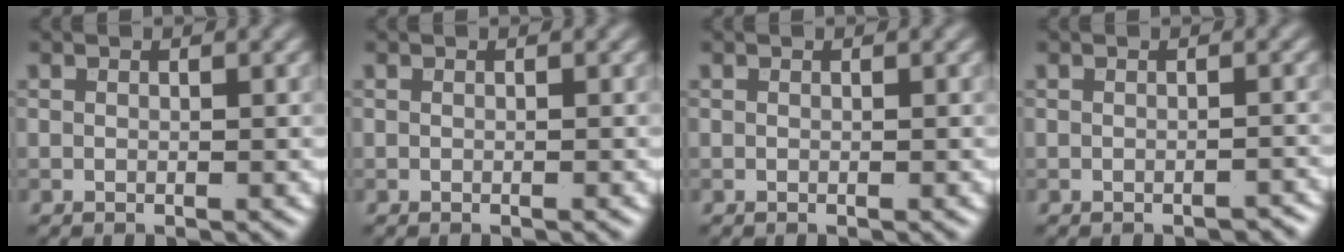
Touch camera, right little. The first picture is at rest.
{"total": 0.0}
{"total": 0.0}
{"total": 1.0, "force": [-0.8, 0.3, 0.4], "torque": [-0.005, 0.001, -0.010]}